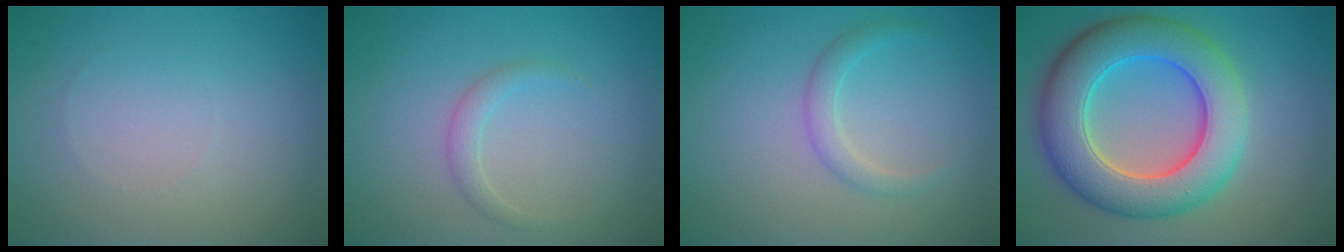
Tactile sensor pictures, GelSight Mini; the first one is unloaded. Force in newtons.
{"total": 1.4, "press": 1.4, "slide": 0.1}
{"total": 1.7, "press": 1.7, "slide": 0.1}
{"total": 9.5, "press": 9.5, "slide": 0.2}